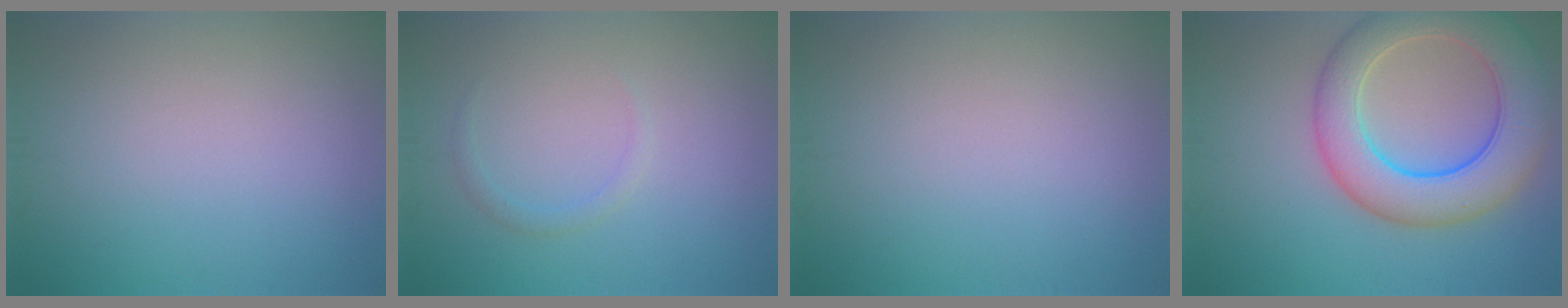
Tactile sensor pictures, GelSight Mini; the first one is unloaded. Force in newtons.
{"total": 1.0, "press": 1.0, "slide": 0.0}
{"total": 0.0}
{"total": 9.0, "press": 9.0, "slide": 0.2}